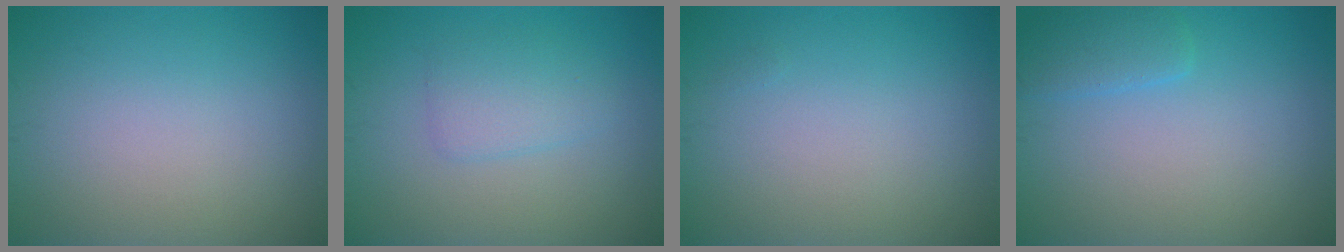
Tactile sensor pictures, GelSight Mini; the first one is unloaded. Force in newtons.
{"total": 2.3, "press": 2.3, "slide": 0.1}
{"total": 0.0}
{"total": 2.0, "press": 2.0, "slide": 0.2}